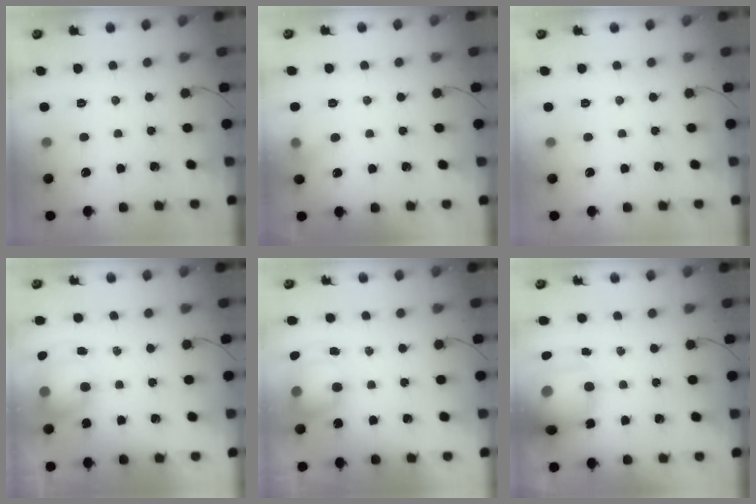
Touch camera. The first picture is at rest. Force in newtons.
{"total": 5.2, "press": 5.1, "slide": 1.1}
{"total": 0.0}
{"total": 7.7, "press": 7.5, "slide": 1.7}
{"total": 7.5, "press": 7.4, "slide": 1.3}
{"total": 16.2, "press": 15.8, "slide": 3.5}